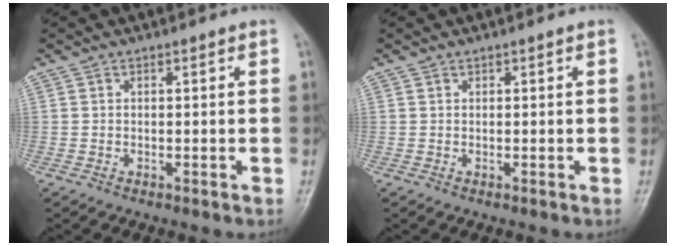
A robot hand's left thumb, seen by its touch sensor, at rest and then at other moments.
{"total": 0.0}